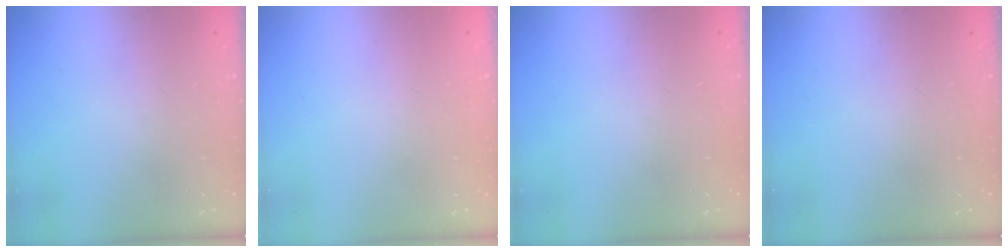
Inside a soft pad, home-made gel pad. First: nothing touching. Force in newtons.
{"total": 1.8, "press": 1.7, "slide": 0.1}
{"total": 0.0}
{"total": 0.0}